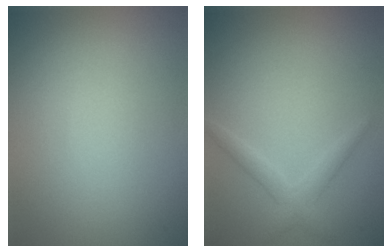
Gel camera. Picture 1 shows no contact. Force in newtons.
{"total": 1.8, "press": 1.8, "slide": 0.1}